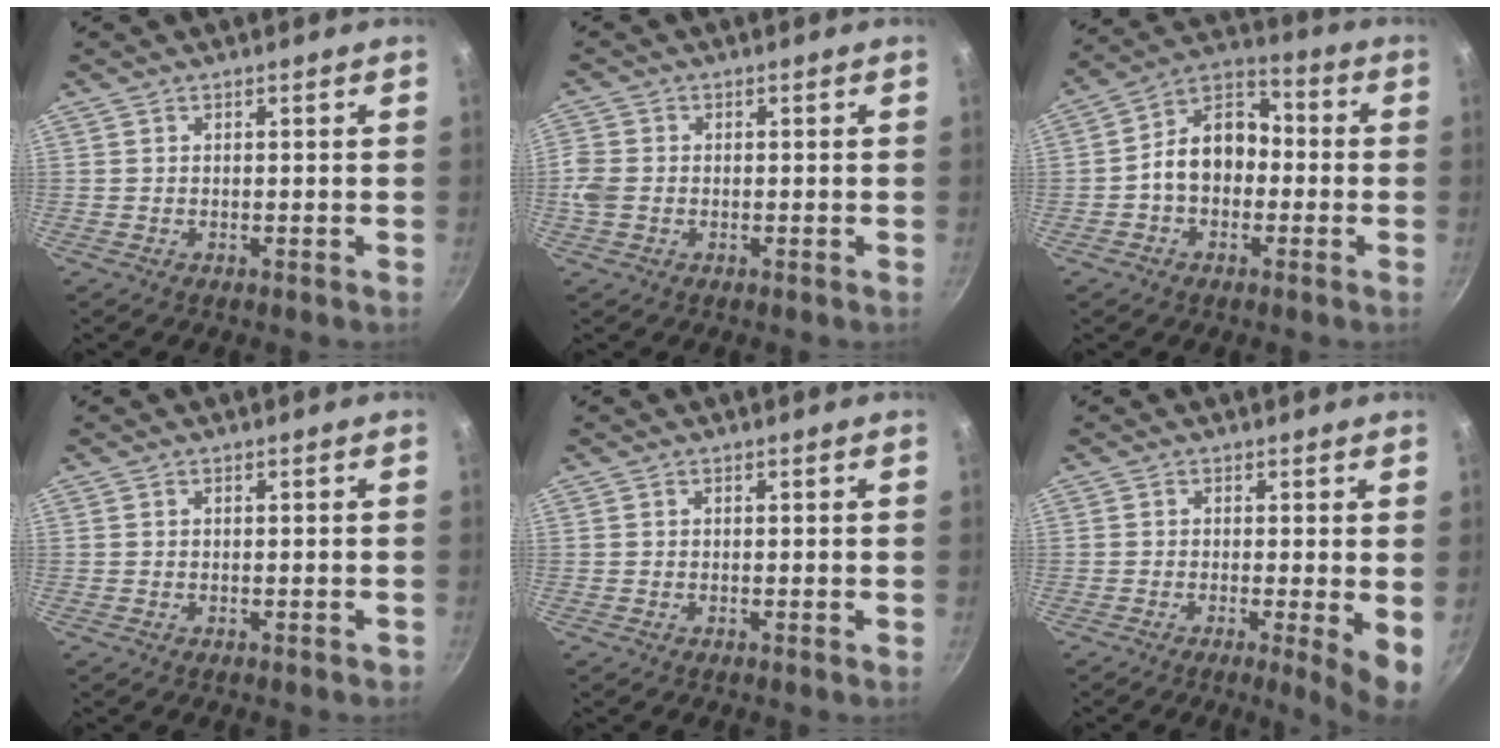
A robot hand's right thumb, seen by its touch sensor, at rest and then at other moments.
{"total": 3.8, "force": [-0.8, 3.0, 2.2], "torque": [-0.051, 0.004, -0.022]}
{"total": 11.8, "force": [-1.4, 8.6, 7.9], "torque": [-0.087, 0.044, -0.044]}
{"total": 0.5, "force": [-0.2, 0.4, 0.3], "torque": [0.001, 0.004, -0.001]}
{"total": 0.0}
{"total": 5.7, "force": [-0.7, 0.9, 5.6], "torque": [-0.075, -0.013, -0.010]}